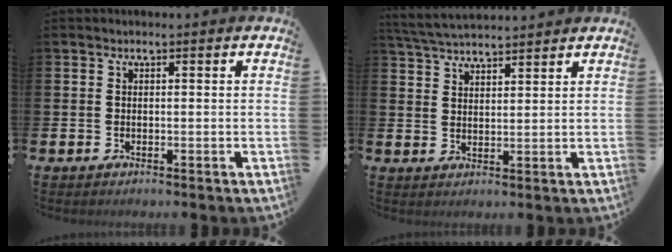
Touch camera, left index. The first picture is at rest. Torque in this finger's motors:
{"motor_torque": [0.87, -1.07, 0.46, 0.14]}